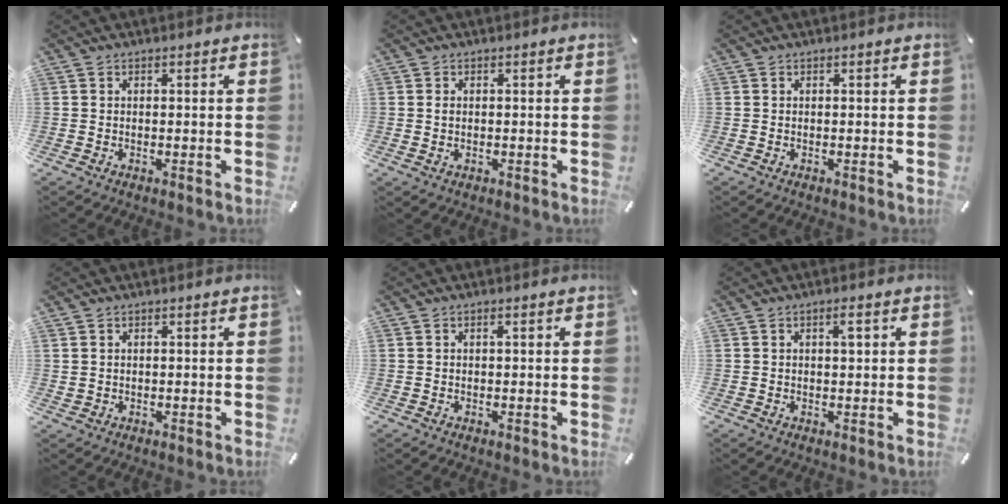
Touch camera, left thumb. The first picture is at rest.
{"total": 1.1, "force": [0.0, 0.6, 0.9], "torque": [-0.020, 0.002, -0.001]}
{"total": 0.0}
{"total": 0.9, "force": [0.5, 0.7, 0.1], "torque": [-0.003, 0.001, 0.010]}
{"total": 0.8, "force": [0.3, 0.4, 0.7], "torque": [-0.014, 0.003, 0.003]}
{"total": 2.4, "force": [0.9, 0.9, 2.0], "torque": [-0.035, 0.001, 0.012]}